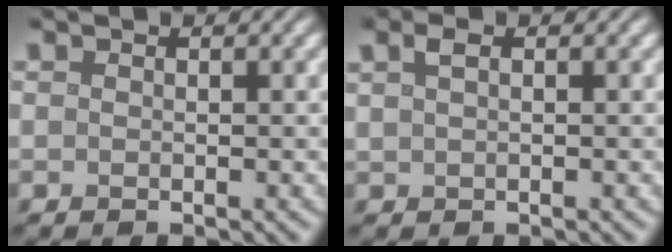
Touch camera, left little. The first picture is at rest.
{"total": 1.2, "force": [0.6, 0.5, 1.0], "torque": [-0.022, 0.009, 0.012]}